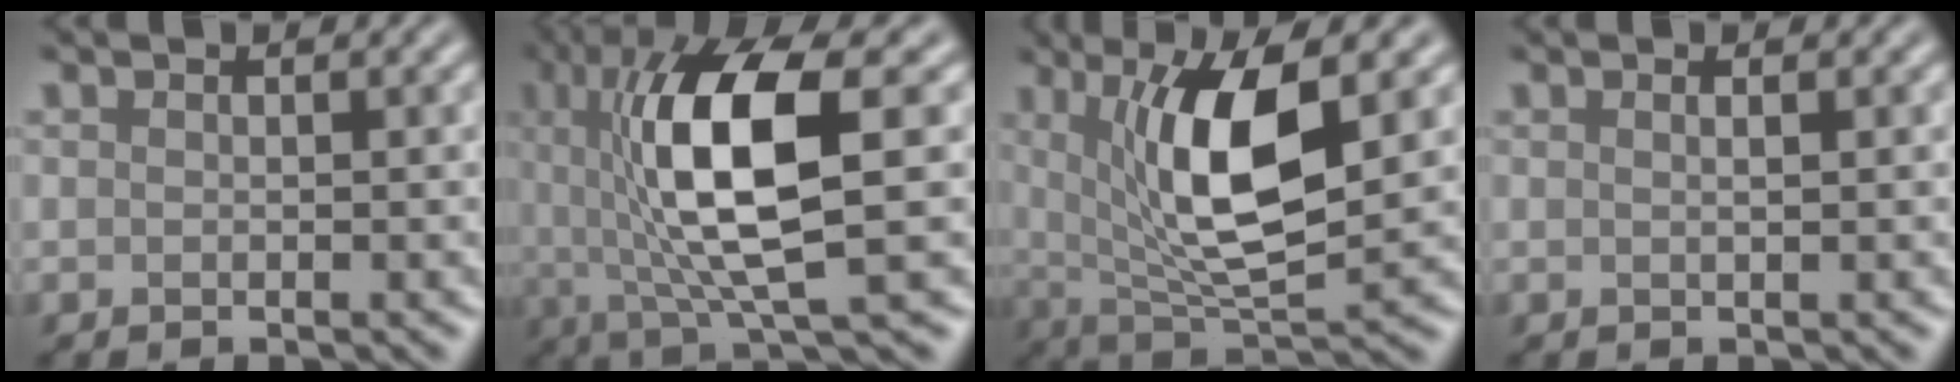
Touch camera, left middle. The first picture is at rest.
{"total": 10.6, "force": [1.3, 2.8, 10.2], "torque": [-0.181, 0.002, 0.029]}
{"total": 9.1, "force": [2.2, 2.9, 8.4], "torque": [-0.144, -0.010, 0.041]}
{"total": 1.4, "force": [0.5, 0.6, 1.2], "torque": [-0.003, -0.002, -0.006]}